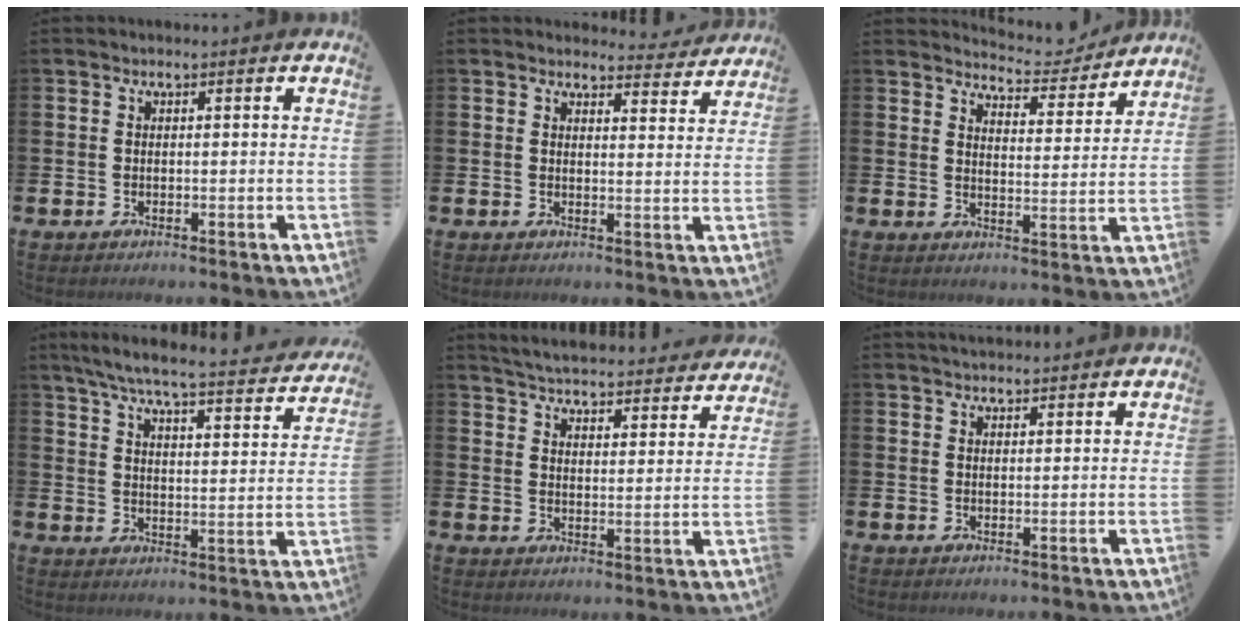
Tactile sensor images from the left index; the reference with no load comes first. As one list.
[{"total": 3.4, "force": [3.3, 0.6, 0.1], "torque": [0.009, -0.027, 0.054]}, {"total": 5.6, "force": [5.5, 0.8, 0.4], "torque": [-0.016, -0.041, 0.095]}, {"total": 6.3, "force": [5.5, 0.5, 3.0], "torque": [-0.073, -0.047, 0.086]}, {"total": 5.1, "force": [5.0, 0.4, 0.6], "torque": [-0.028, -0.048, 0.083]}, {"total": 2.5, "force": [2.4, 0.4, 0.2], "torque": [0.004, -0.011, 0.041]}]